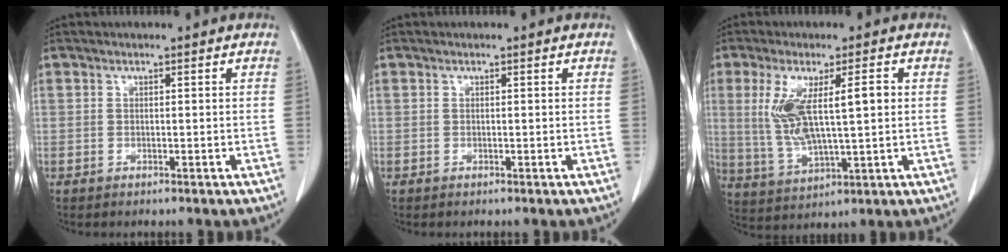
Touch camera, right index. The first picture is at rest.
{"total": 0.0}
{"total": 10.7, "force": [1.8, 2.4, 10.2], "torque": [-0.207, 0.005, 0.043]}